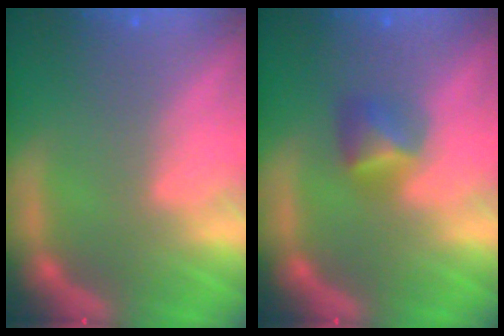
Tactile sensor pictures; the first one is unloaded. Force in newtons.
{"total": 2.4}